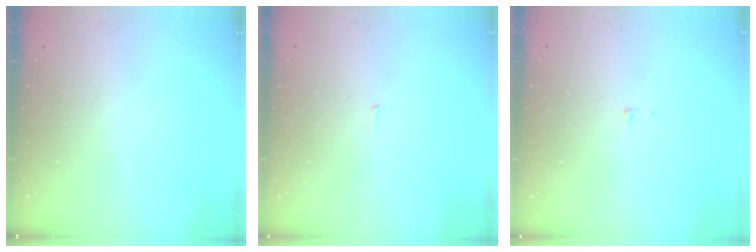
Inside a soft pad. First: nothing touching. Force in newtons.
{"total": 2.2, "press": 2.2, "slide": 0.1}
{"total": 3.8, "press": 3.8, "slide": 0.3}